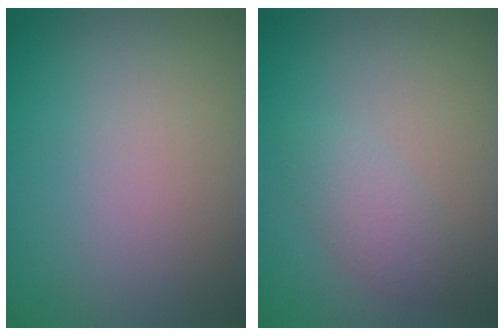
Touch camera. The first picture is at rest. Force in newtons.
{"total": 2.2, "press": 2.2, "slide": 0.1}